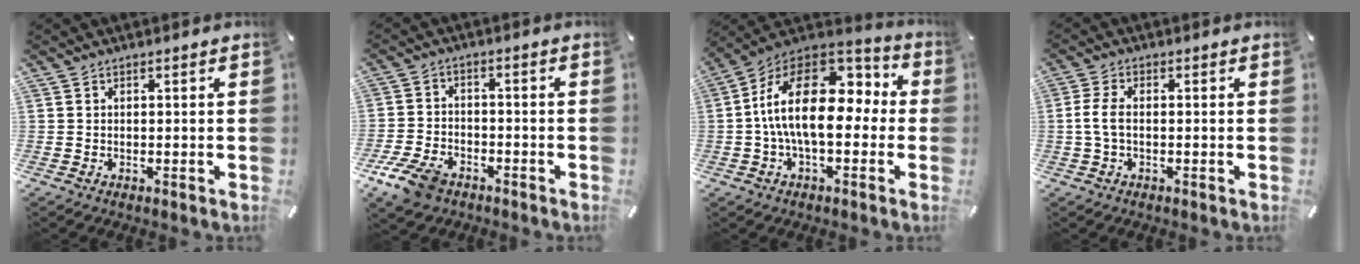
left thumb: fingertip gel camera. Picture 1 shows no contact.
{"total": 8.3, "force": [-5.2, 4.8, 4.1], "torque": [-0.095, 0.022, -0.100]}
{"total": 20.2, "force": [0.9, 11.1, 16.9], "torque": [-0.307, 0.003, 0.020]}
{"total": 4.2, "force": [-0.5, 1.9, 3.8], "torque": [-0.087, -0.002, -0.014]}